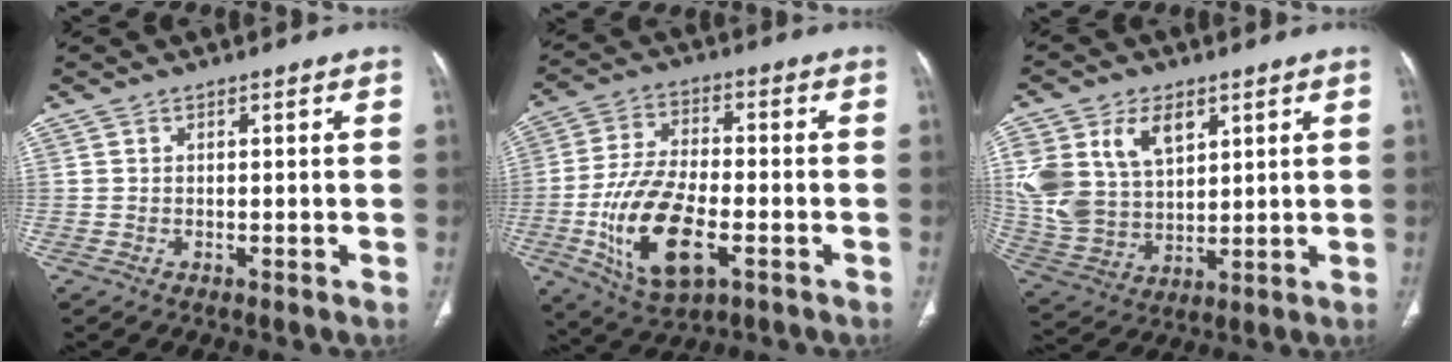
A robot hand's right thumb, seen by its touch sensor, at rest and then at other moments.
{"total": 16.3, "force": [-5.0, 7.8, 13.4], "torque": [-0.258, 0.006, -0.084]}
{"total": 16.2, "force": [6.3, 10.9, 10.3], "torque": [-0.204, -0.015, 0.139]}